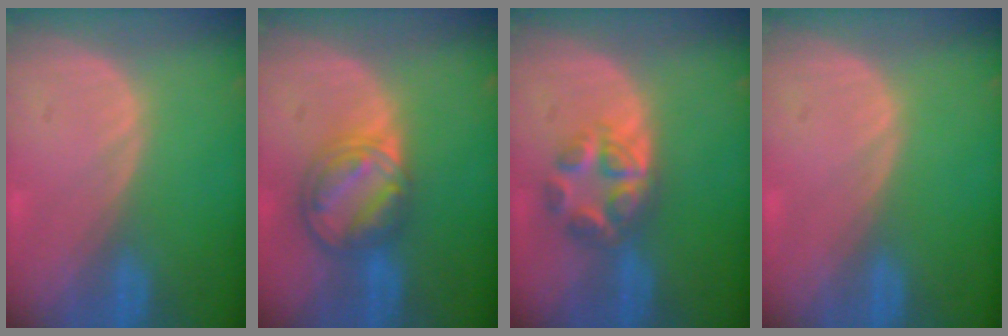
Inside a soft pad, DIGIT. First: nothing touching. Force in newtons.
{"total": 8.2, "press": 6.9, "slide": 4.4}
{"total": 5.9, "press": 5.5, "slide": 2.2}
{"total": 0.0}